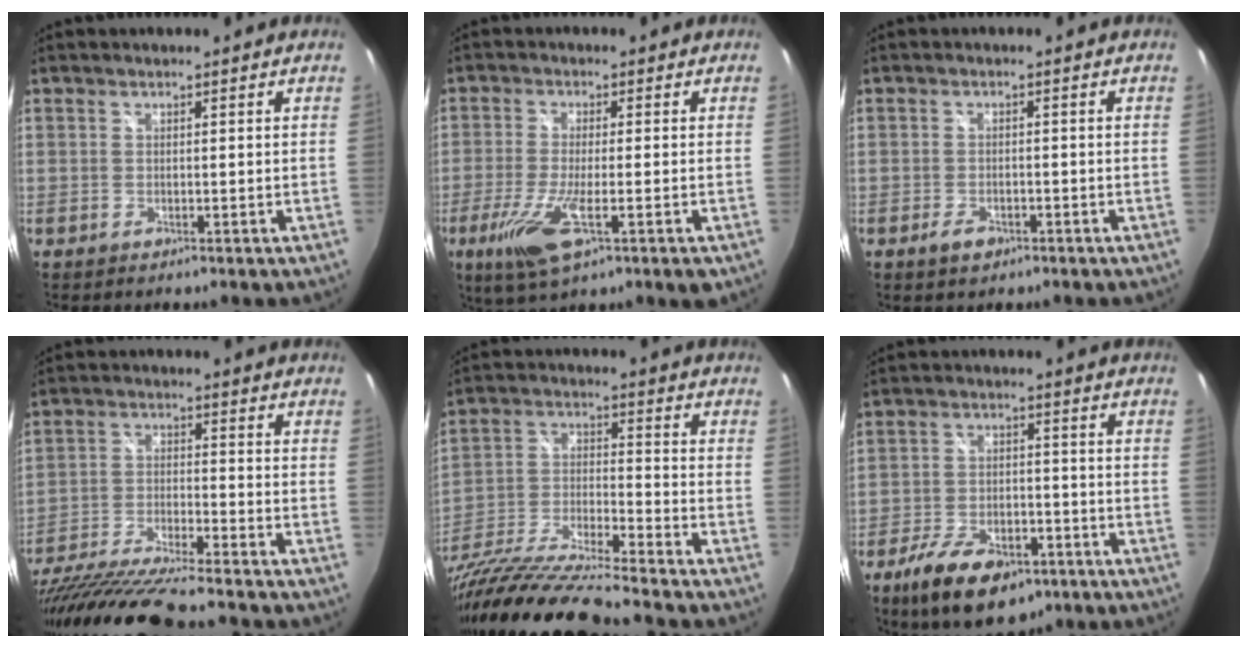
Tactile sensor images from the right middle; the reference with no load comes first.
{"total": 10.8, "force": [-4.5, 2.1, 9.5], "torque": [-0.203, -0.034, -0.083]}
{"total": 2.7, "force": [-1.7, 1.5, 1.4], "torque": [-0.029, -0.003, -0.029]}
{"total": 19.3, "force": [-16.6, 0.8, 9.7], "torque": [-0.205, -0.053, -0.296]}
{"total": 19.3, "force": [-16.3, 0.0, 10.3], "torque": [-0.191, -0.040, -0.297]}
{"total": 14.1, "force": [-8.8, 6.8, 8.7], "torque": [-0.183, -0.019, -0.142]}